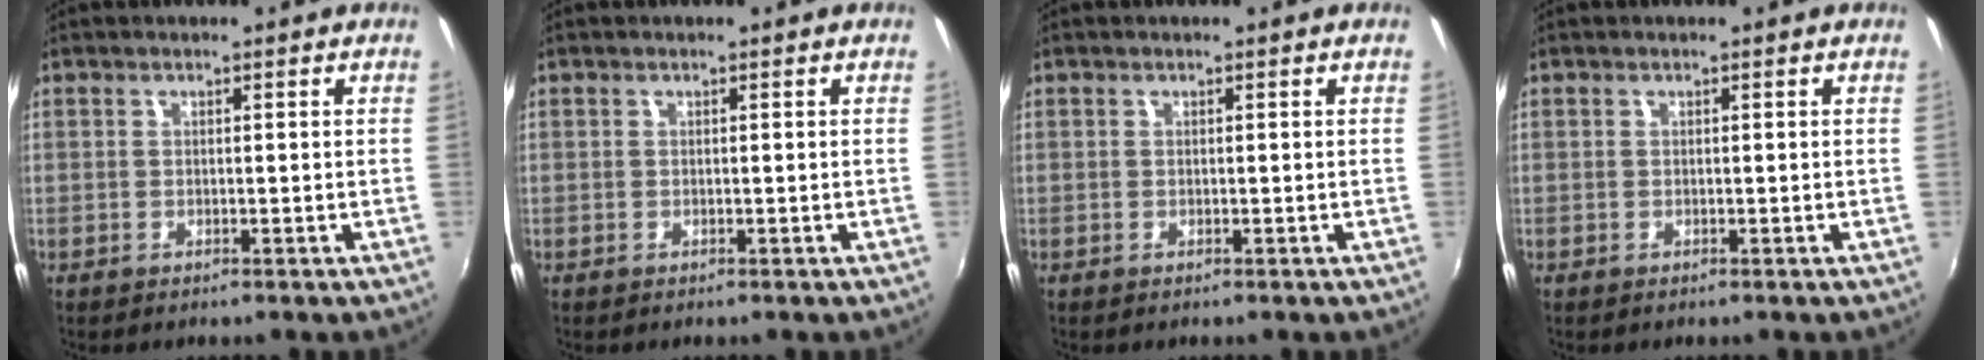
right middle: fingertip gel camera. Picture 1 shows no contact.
{"total": 0.0}
{"total": 0.0}
{"total": 0.0}